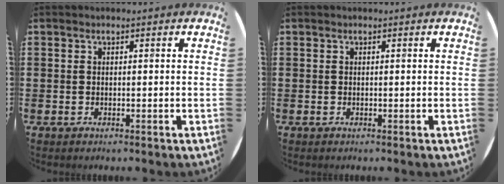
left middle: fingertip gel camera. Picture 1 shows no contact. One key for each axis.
{"total": 0.0}